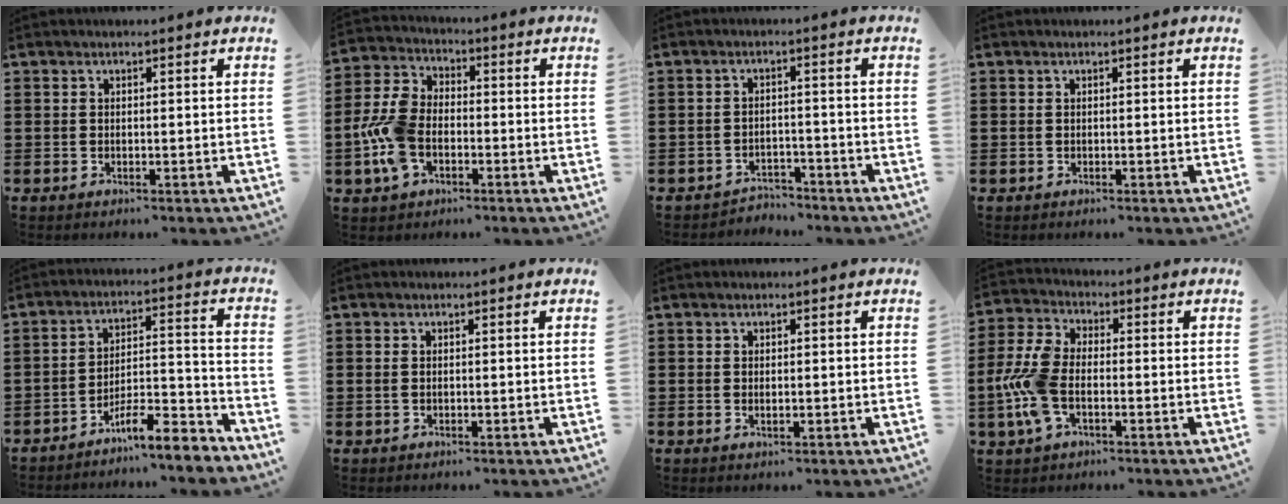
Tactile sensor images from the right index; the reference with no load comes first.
{"total": 8.3, "force": [-2.1, 5.2, 6.2], "torque": [-0.166, -0.001, -0.048]}
{"total": 2.9, "force": [-2.9, 0.5, 0.0], "torque": [-0.008, 0.000, -0.062]}
{"total": 0.0}
{"total": 8.3, "force": [-7.1, 1.4, 4.0], "torque": [-0.056, 0.017, -0.130]}
{"total": 0.8, "force": [-0.1, 0.4, 0.7], "torque": [-0.015, 0.002, -0.002]}
{"total": 0.8, "force": [0.0, 0.3, 0.7], "torque": [-0.014, 0.000, 0.000]}
{"total": 8.5, "force": [-1.7, 4.8, 6.9], "torque": [-0.177, -0.005, -0.037]}